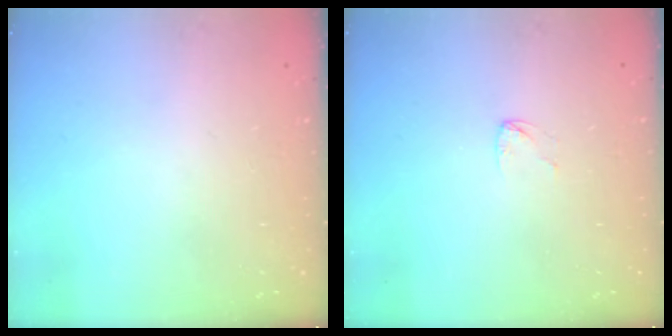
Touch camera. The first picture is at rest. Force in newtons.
{"total": 2.8, "press": 2.8, "slide": 0.2}